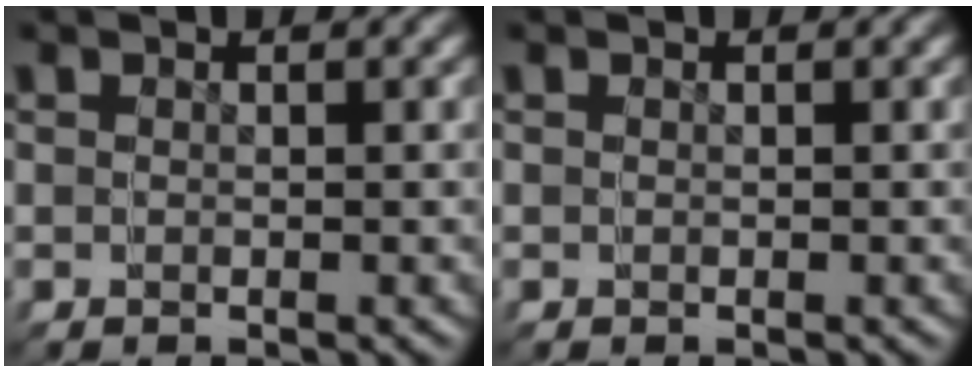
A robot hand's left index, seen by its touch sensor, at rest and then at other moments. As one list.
[{"total": 0.0}]